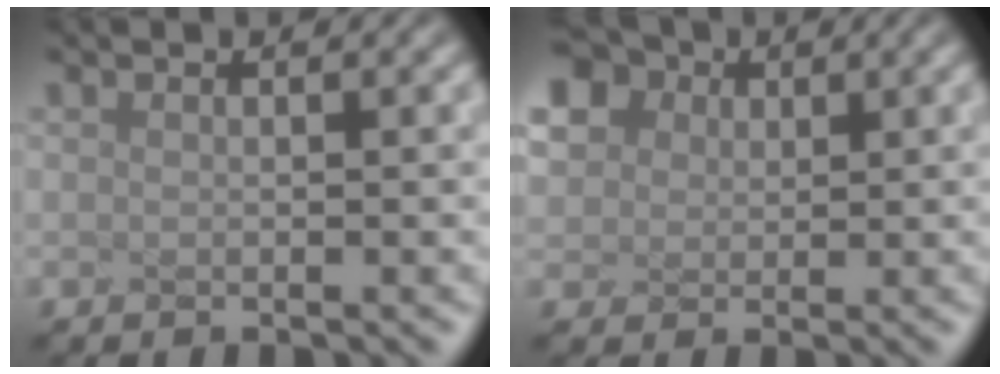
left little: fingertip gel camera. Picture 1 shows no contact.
{"total": 5.3, "force": [2.6, 4.2, 1.8], "torque": [-0.100, 0.019, 0.079]}